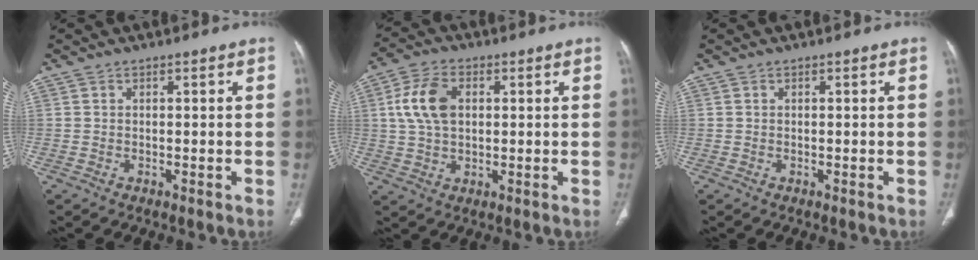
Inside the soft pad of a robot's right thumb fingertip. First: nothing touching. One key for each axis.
{"total": 9.1, "fx": 1.8, "fy": 5.8, "fz": 6.8, "tx": -0.133, "ty": 0.009, "tz": 0.034}
{"total": 0.0}